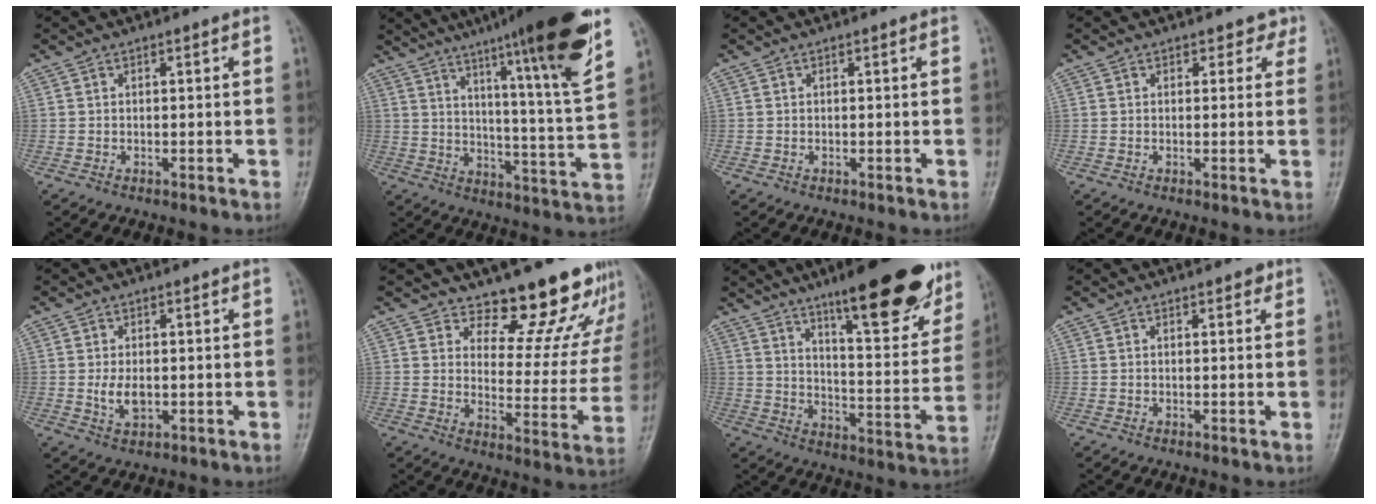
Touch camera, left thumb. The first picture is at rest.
{"total": 22.7, "force": [14.5, 1.0, 17.4], "torque": [-0.237, -0.059, 0.210]}
{"total": 0.0}
{"total": 2.1, "force": [1.3, 1.6, 0.4], "torque": [0.025, -0.004, 0.009]}
{"total": 4.1, "force": [-0.3, 2.6, 3.2], "torque": [-0.054, -0.006, -0.001]}
{"total": 16.3, "force": [14.5, 6.1, 4.3], "torque": [0.009, -0.124, 0.175]}
{"total": 23.5, "force": [15.1, 6.1, 17.0], "torque": [-0.199, -0.062, 0.225]}
{"total": 1.4, "force": [0.8, 0.8, 0.7], "torque": [0.004, -0.002, 0.007]}